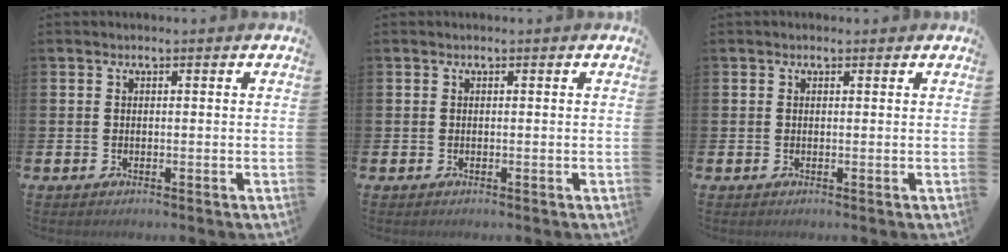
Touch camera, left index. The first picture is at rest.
{"total": 0.0}
{"total": 0.0}